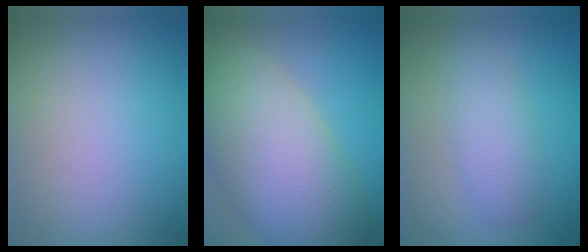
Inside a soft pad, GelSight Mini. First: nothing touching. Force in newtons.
{"total": 11.7, "press": 11.7, "slide": 0.6}
{"total": 2.9, "press": 2.9, "slide": 0.1}